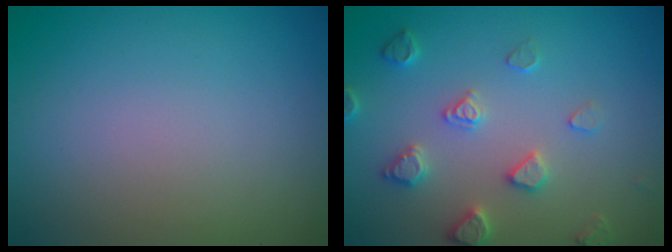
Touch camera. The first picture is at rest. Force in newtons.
{"total": 3.2, "press": 3.2, "slide": 0.8}